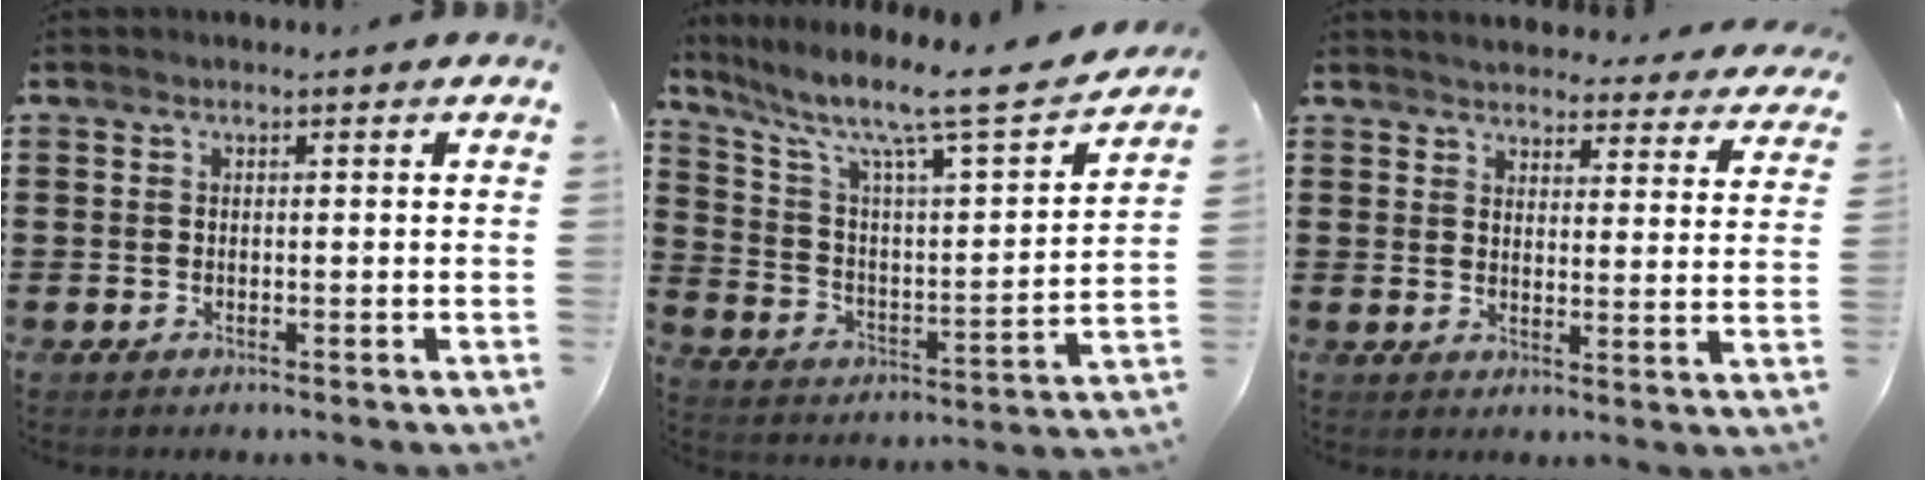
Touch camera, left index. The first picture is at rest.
{"total": 8.9, "force": [6.8, 0.9, 5.7], "torque": [-0.131, -0.053, 0.102]}
{"total": 3.7, "force": [3.7, 0.0, 0.3], "torque": [-0.016, -0.030, 0.060]}